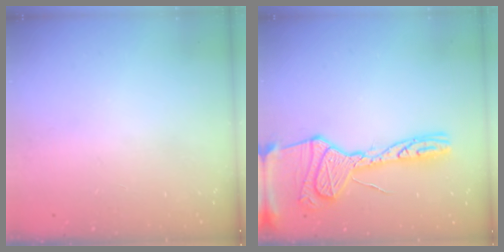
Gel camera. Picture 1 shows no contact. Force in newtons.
{"total": 20.3, "press": 20.2, "slide": 1.9}